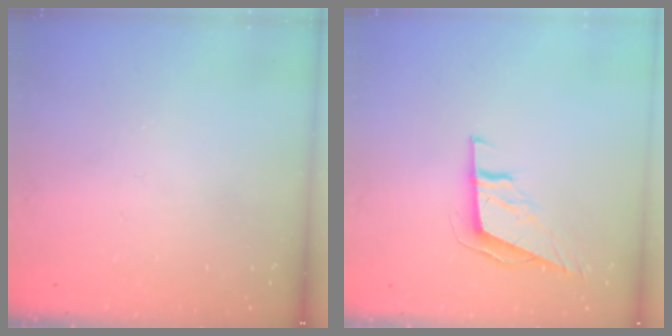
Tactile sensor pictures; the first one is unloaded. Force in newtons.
{"total": 6.9, "press": 6.3, "slide": 2.8}